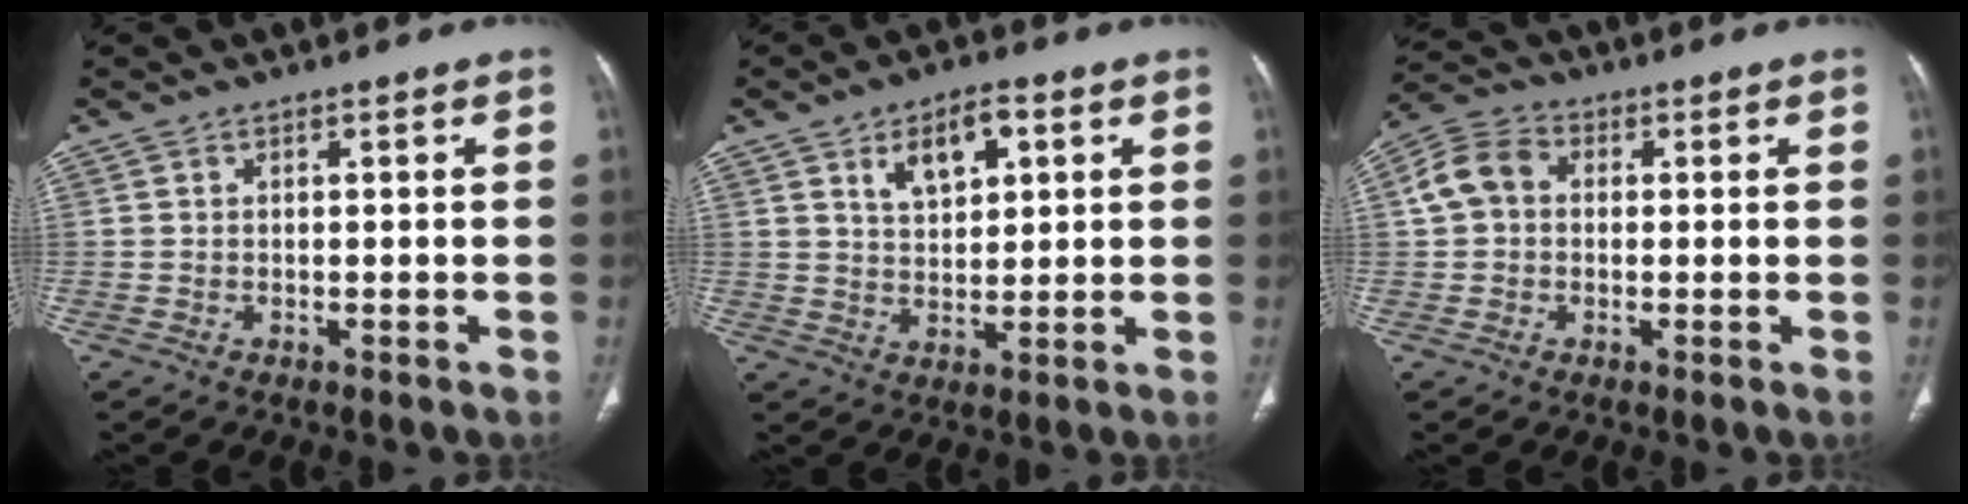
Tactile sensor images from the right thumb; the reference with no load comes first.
{"total": 8.0, "force": [3.4, 4.5, 5.8], "torque": [-0.074, -0.010, 0.058]}
{"total": 7.0, "force": [0.6, 5.7, 4.0], "torque": [-0.076, 0.022, 0.003]}